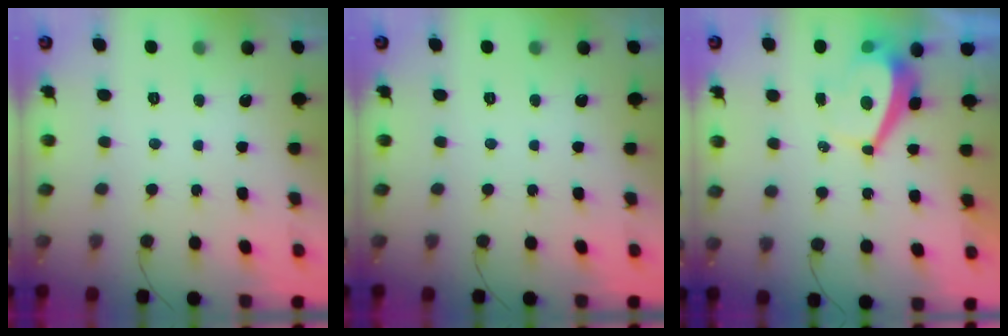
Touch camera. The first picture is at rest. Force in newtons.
{"total": 0.0}
{"total": 4.4, "press": 4.4, "slide": 0.3}